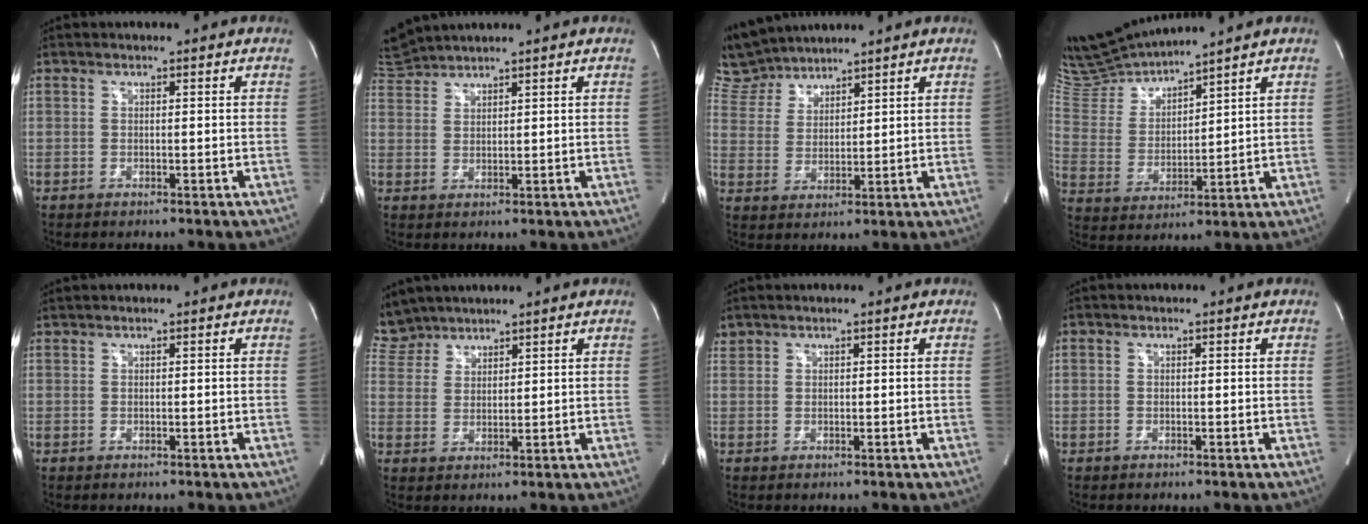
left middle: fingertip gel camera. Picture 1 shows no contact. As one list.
[{"total": 4.2, "force": [4.2, -0.5, -0.1], "torque": [-0.015, 0.017, 0.093]}, {"total": 7.4, "force": [7.3, 1.5, 0.2], "torque": [-0.019, 0.012, 0.157]}, {"total": 10.5, "force": [10.3, -0.8, 2.0], "torque": [-0.066, 0.006, 0.222]}, {"total": 0.7, "force": [0.6, -0.1, 0.1], "torque": [-0.010, 0.012, 0.020]}, {"total": 5.7, "force": [5.4, 2.0, -0.2], "torque": [-0.001, 0.013, 0.112]}, {"total": 0.9, "force": [0.9, 0.3, -0.1], "torque": [-0.005, 0.012, 0.022]}, {"total": 0.0}]